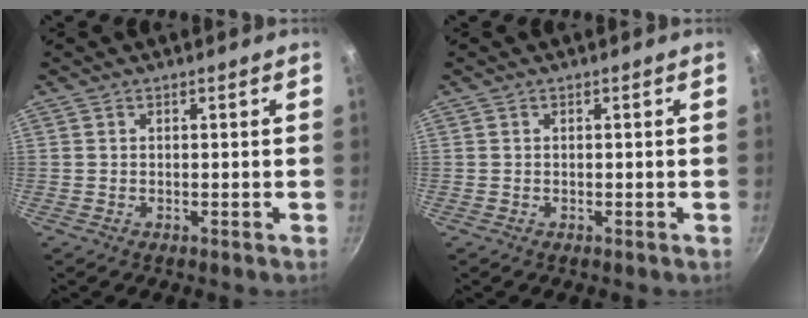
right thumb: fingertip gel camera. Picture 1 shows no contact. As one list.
[{"total": 0.0}]